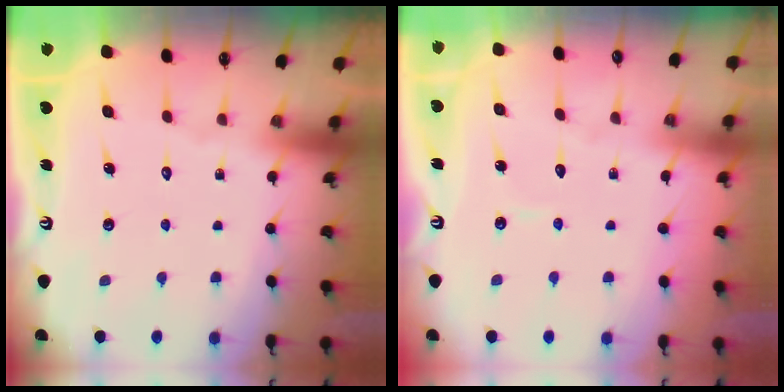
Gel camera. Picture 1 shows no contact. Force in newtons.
{"total": 3.4, "press": 3.4, "slide": 0.2}